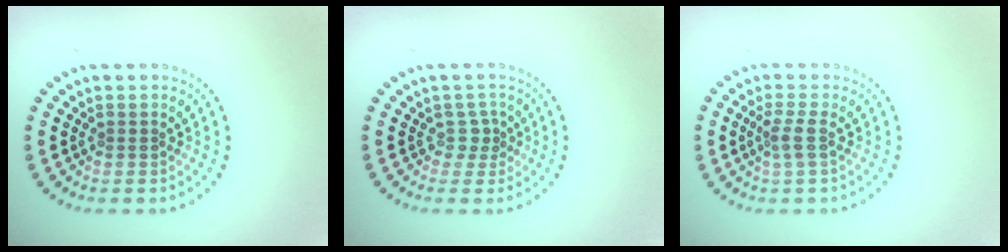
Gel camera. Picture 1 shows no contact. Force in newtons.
{"total": 1.5, "press": 1.1, "slide": 1.1}
{"total": 1.7, "press": 1.4, "slide": 1.1}